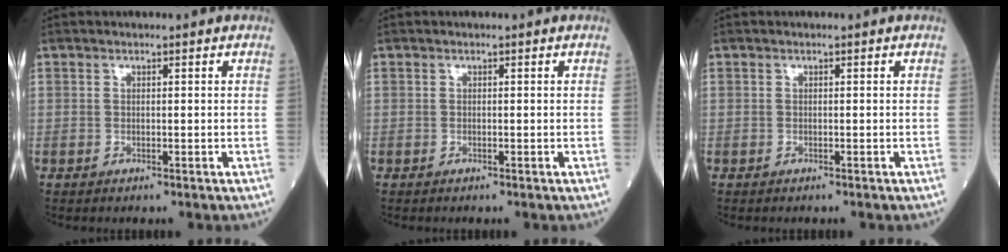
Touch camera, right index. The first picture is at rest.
{"total": 0.0}
{"total": 0.0}